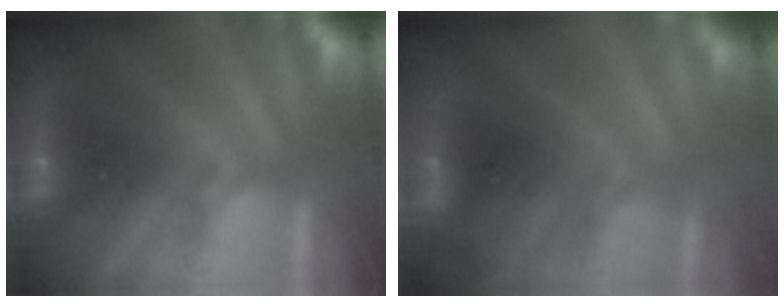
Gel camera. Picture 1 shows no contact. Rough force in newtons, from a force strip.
{"total": 4.6}